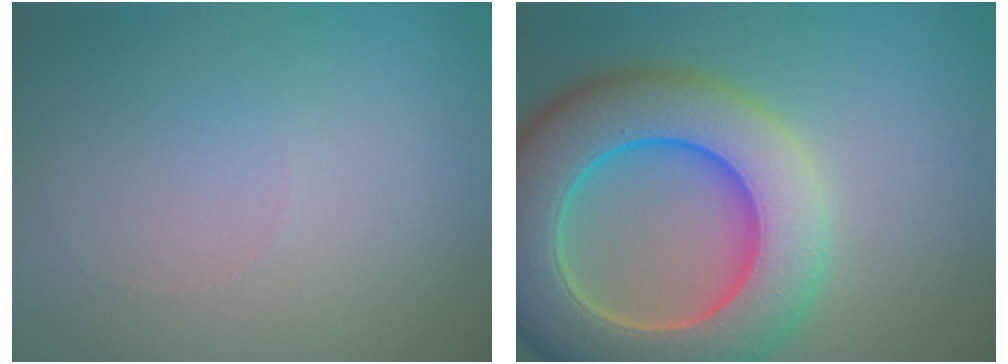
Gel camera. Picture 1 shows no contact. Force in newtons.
{"total": 12.1, "press": 12.1, "slide": 0.6}